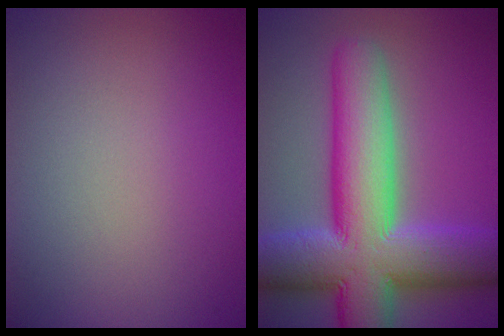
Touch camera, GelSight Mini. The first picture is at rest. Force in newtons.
{"total": 14.0, "press": 14.0, "slide": 0.8}